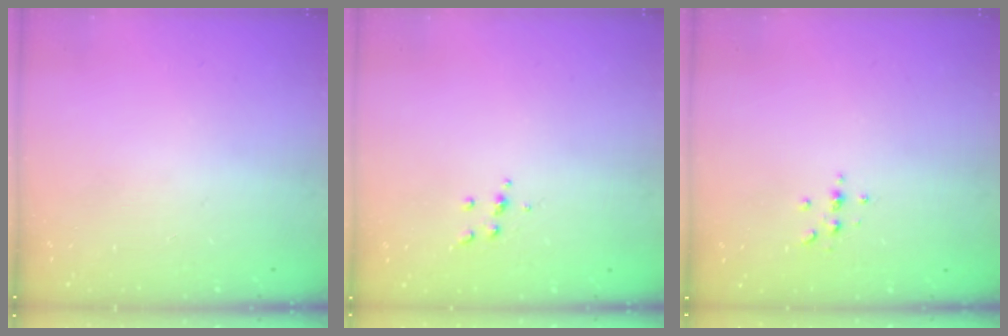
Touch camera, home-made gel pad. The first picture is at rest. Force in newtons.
{"total": 4.0, "press": 3.9, "slide": 0.9}
{"total": 2.3, "press": 2.3, "slide": 0.2}